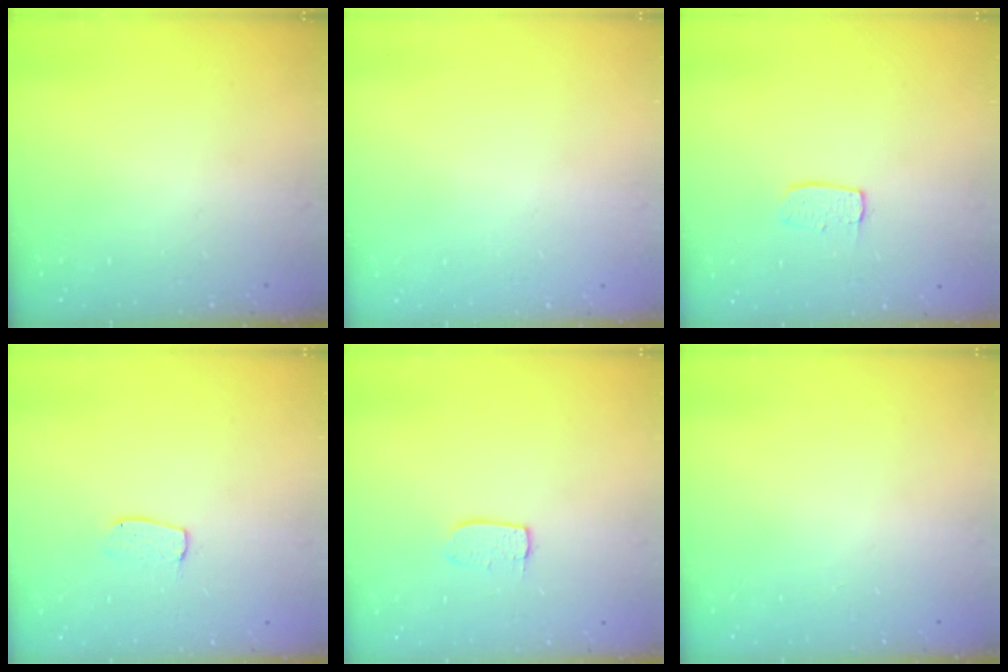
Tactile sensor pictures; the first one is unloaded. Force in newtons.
{"total": 0.0}
{"total": 6.7, "press": 6.6, "slide": 0.4}
{"total": 5.7, "press": 5.7, "slide": 0.4}
{"total": 5.5, "press": 5.5, "slide": 0.1}
{"total": 0.0}